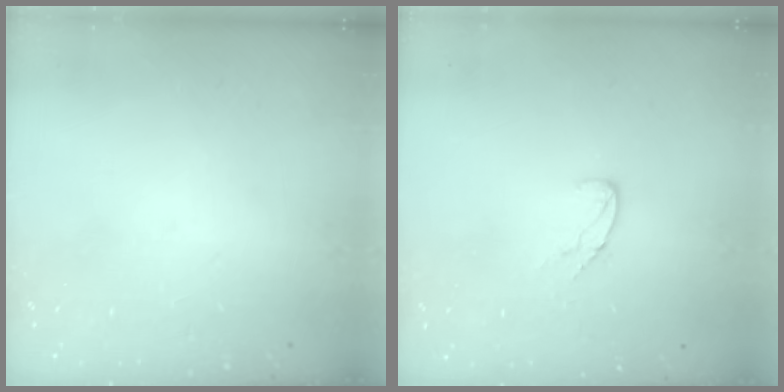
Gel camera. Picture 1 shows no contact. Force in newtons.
{"total": 5.6, "press": 5.6, "slide": 0.5}